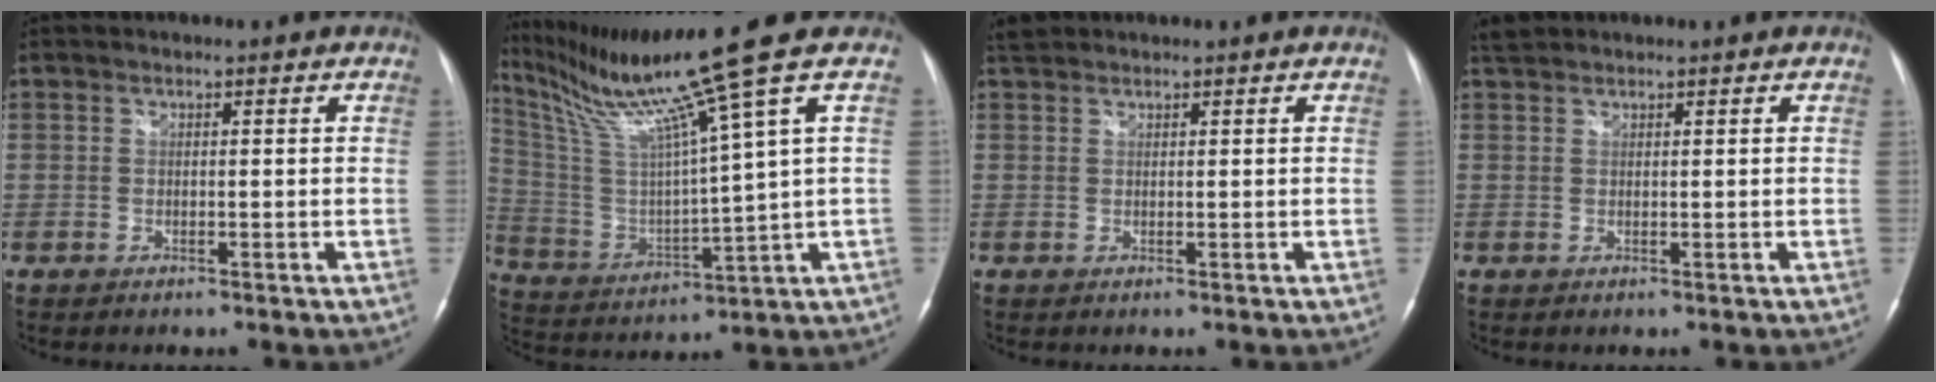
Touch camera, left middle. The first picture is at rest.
{"total": 15.7, "force": [11.3, -4.4, 9.9], "torque": [-0.178, -0.030, 0.217]}
{"total": 1.6, "force": [1.5, 0.6, 0.1], "torque": [-0.009, 0.017, 0.029]}
{"total": 1.6, "force": [1.6, 0.4, 0.2], "torque": [-0.012, 0.015, 0.033]}